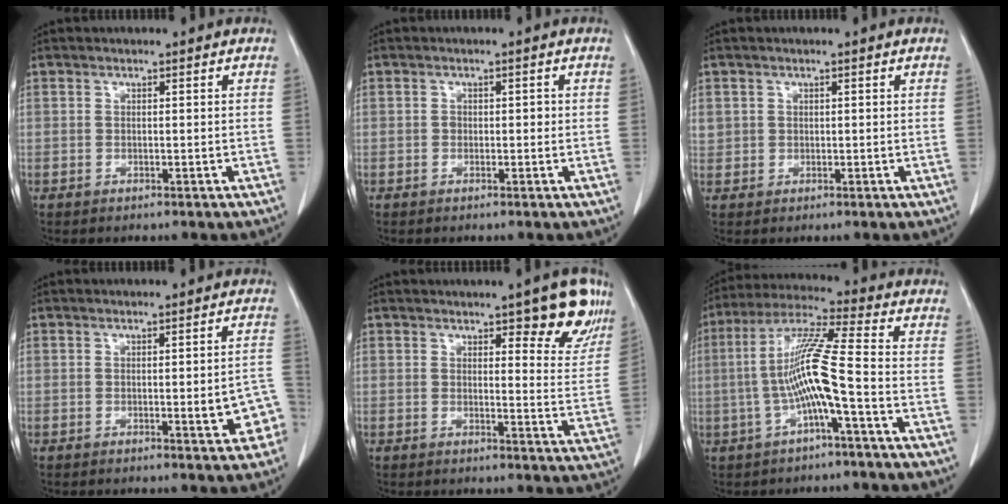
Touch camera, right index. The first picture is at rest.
{"total": 1.2, "force": [-0.2, 1.0, 0.7], "torque": [-0.005, 0.004, -0.003]}
{"total": 1.8, "force": [0.5, 1.7, 0.3], "torque": [-0.001, 0.012, 0.012]}
{"total": 4.9, "force": [-1.8, 1.1, 4.4], "torque": [-0.043, 0.008, -0.020]}
{"total": 8.7, "force": [5.7, 2.1, 6.3], "torque": [-0.067, -0.014, 0.066]}
{"total": 10.3, "force": [-2.1, -0.5, 10.0], "torque": [-0.202, 0.017, -0.045]}